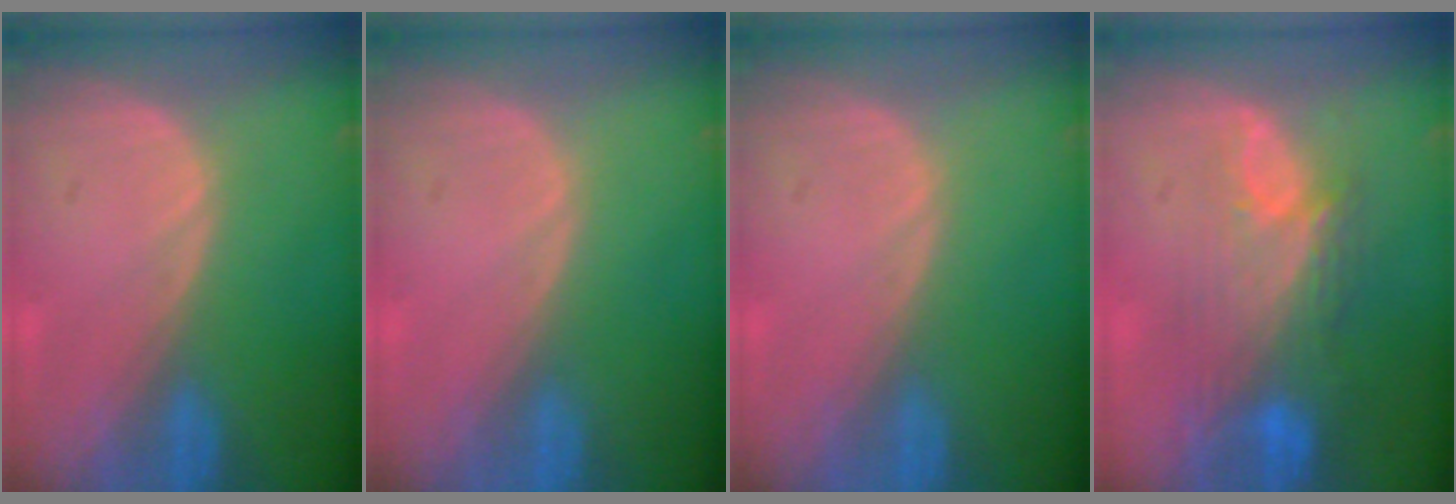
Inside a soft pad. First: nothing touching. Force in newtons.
{"total": 0.0}
{"total": 0.0}
{"total": 9.6, "press": 8.1, "slide": 5.1}